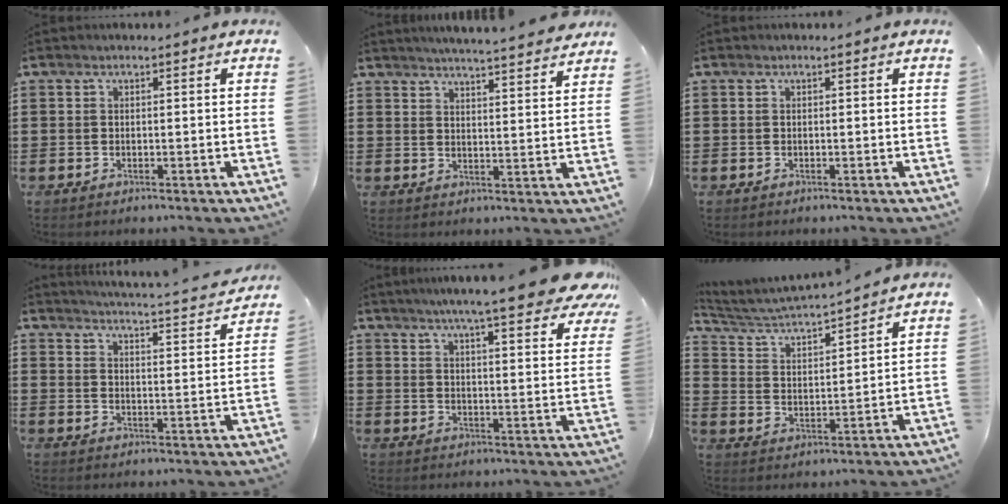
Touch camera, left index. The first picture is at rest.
{"total": 4.5, "force": [4.4, -0.7, 0.8], "torque": [-0.032, -0.026, 0.076]}
{"total": 0.0}
{"total": 3.8, "force": [3.6, -0.7, 0.8], "torque": [-0.027, -0.038, 0.055]}
{"total": 9.1, "force": [7.5, 0.2, 5.1], "torque": [-0.108, -0.034, 0.126]}
{"total": 3.8, "force": [3.7, 0.2, 0.9], "torque": [-0.040, -0.033, 0.056]}